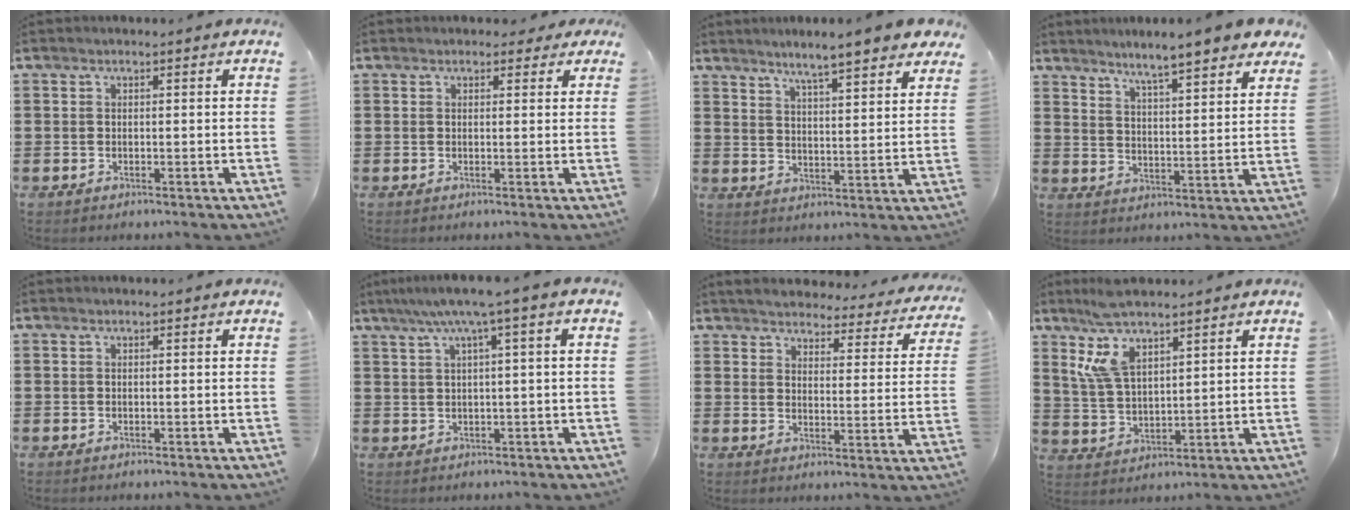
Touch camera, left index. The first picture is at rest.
{"total": 1.2, "force": [0.5, 0.9, 0.6], "torque": [-0.007, 0.004, 0.006]}
{"total": 5.6, "force": [5.1, -0.2, 2.4], "torque": [-0.061, -0.027, 0.084]}
{"total": 5.4, "force": [5.0, -0.6, 1.9], "torque": [-0.054, -0.033, 0.081]}
{"total": 0.0}
{"total": 4.6, "force": [1.6, -0.4, 4.3], "torque": [-0.086, -0.001, 0.022]}
{"total": 3.7, "force": [3.7, 0.1, 0.4], "torque": [-0.031, -0.029, 0.059]}
{"total": 7.9, "force": [5.1, 2.7, 5.4], "torque": [-0.132, -0.008, 0.089]}